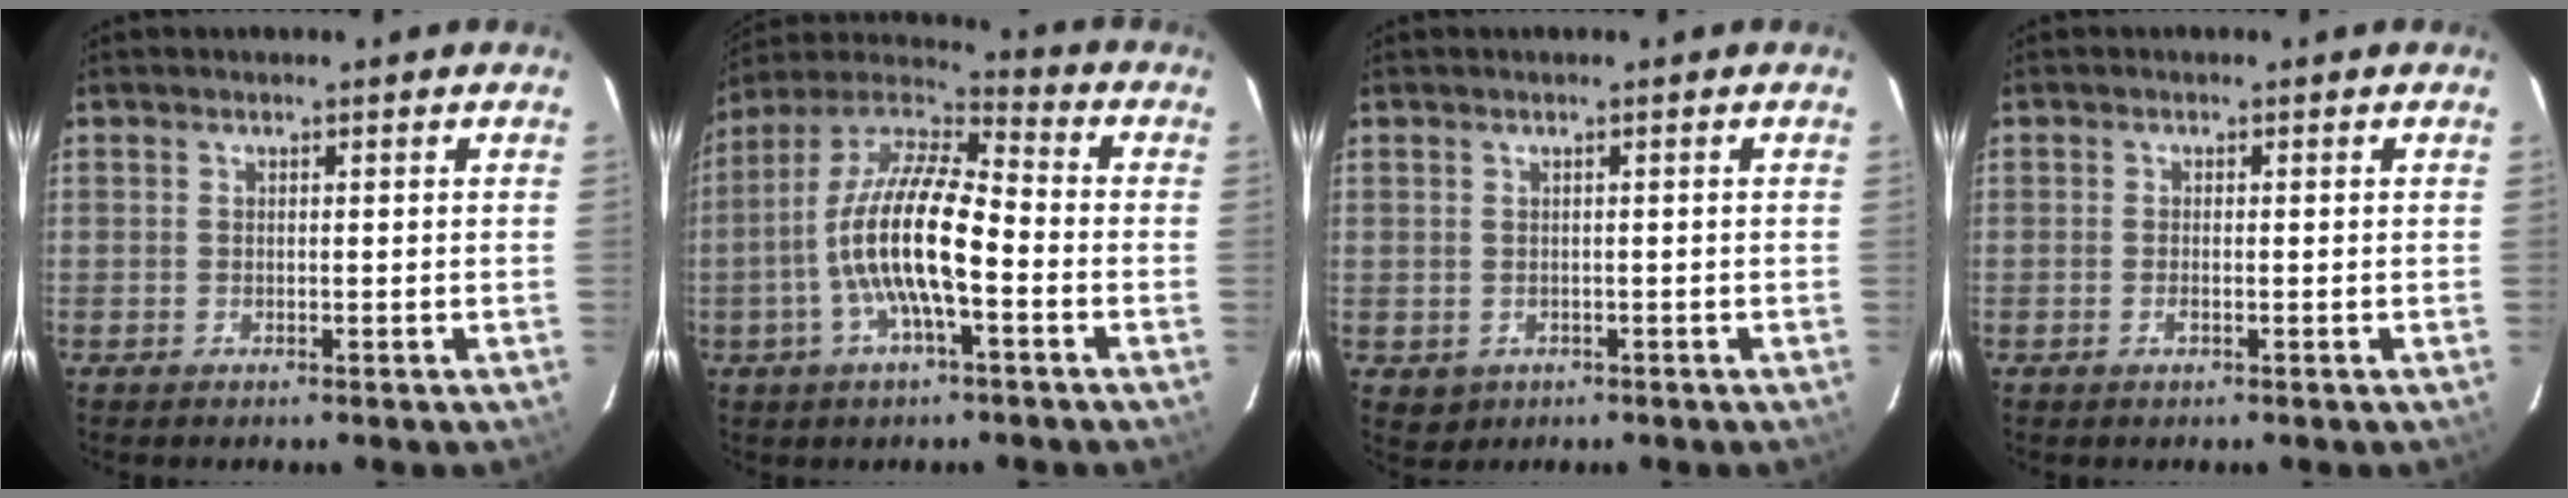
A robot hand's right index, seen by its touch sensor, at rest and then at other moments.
{"total": 15.7, "force": [-3.9, 4.2, 14.6], "torque": [-0.278, 0.001, -0.080]}
{"total": 2.4, "force": [-0.3, 2.3, 0.7], "torque": [-0.012, -0.002, 0.006]}
{"total": 1.0, "force": [-0.4, 0.3, 0.9], "torque": [-0.020, 0.001, -0.007]}